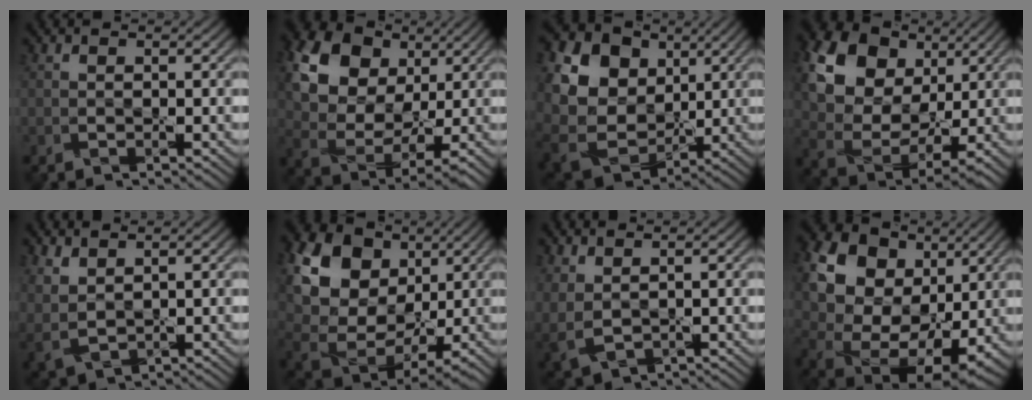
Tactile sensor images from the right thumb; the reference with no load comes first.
{"total": 16.6, "force": [7.3, 11.2, 9.9], "torque": [-0.222, 0.048, 0.133]}
{"total": 21.3, "force": [8.5, 17.0, 9.6], "torque": [-0.280, 0.028, 0.181]}
{"total": 20.7, "force": [9.8, 14.5, 10.9], "torque": [-0.269, 0.054, 0.192]}
{"total": 3.8, "force": [2.7, 1.7, 2.1], "torque": [-0.067, -0.003, 0.061]}
{"total": 20.4, "force": [9.0, 15.2, 10.3], "torque": [-0.270, 0.041, 0.187]}
{"total": 3.5, "force": [1.5, 2.1, 2.4], "torque": [-0.078, -0.009, 0.042]}
{"total": 19.6, "force": [7.9, 14.4, 10.7], "torque": [-0.256, 0.035, 0.159]}